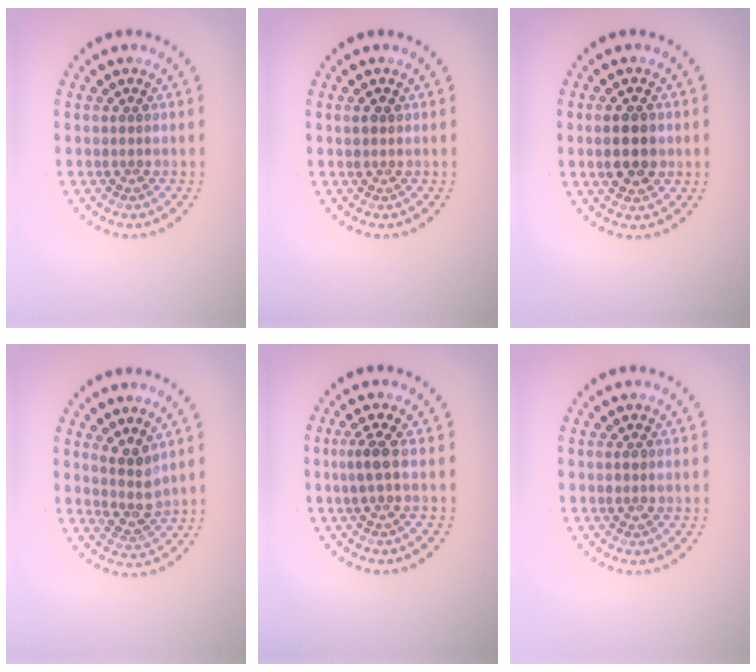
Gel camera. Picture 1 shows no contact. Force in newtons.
{"total": 1.0, "press": 0.9, "slide": 0.3}
{"total": 4.2, "press": 4.2, "slide": 0.1}
{"total": 2.7, "press": 2.1, "slide": 1.7}
{"total": 1.6, "press": 1.4, "slide": 0.8}
{"total": 0.8, "press": 0.8, "slide": 0.2}